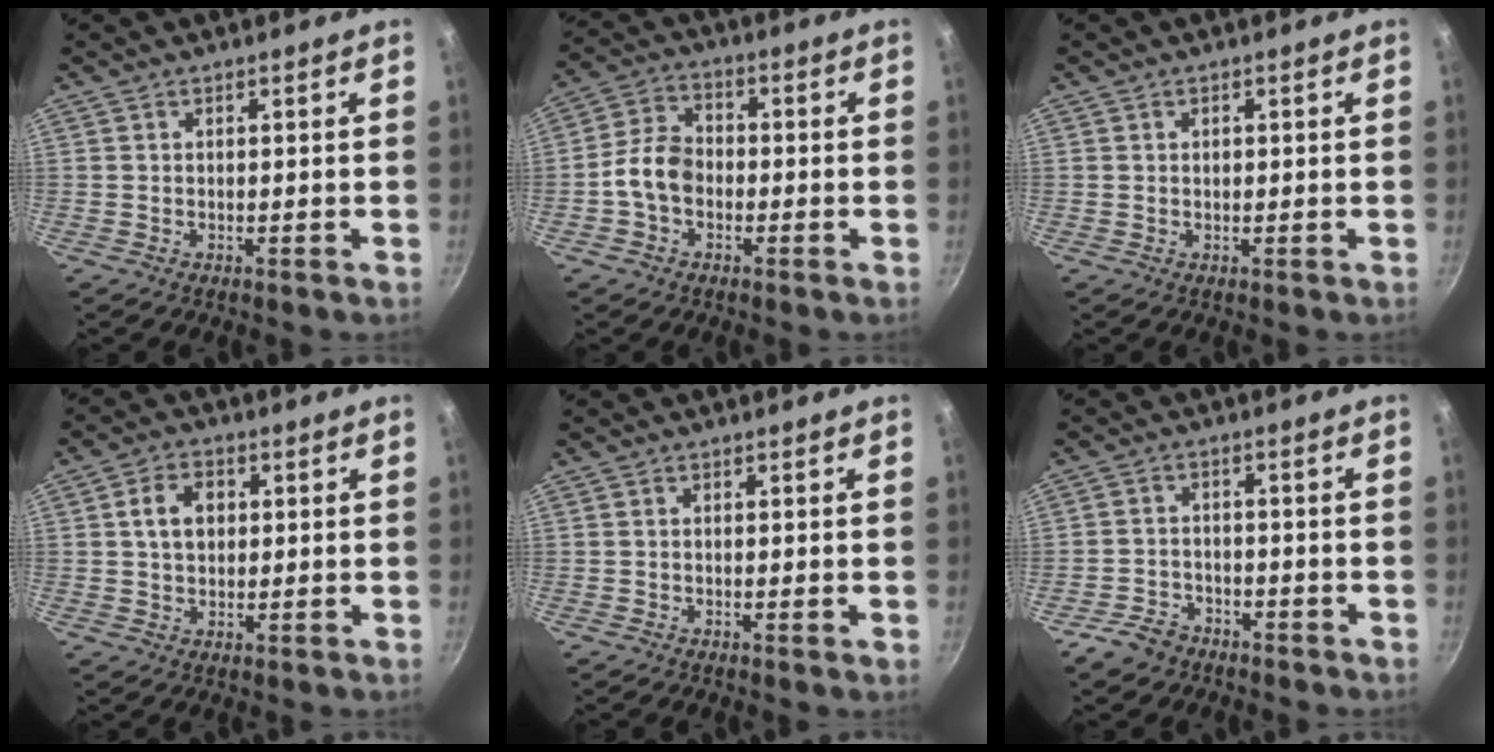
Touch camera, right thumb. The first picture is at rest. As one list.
[{"total": 7.3, "force": [-1.8, 5.4, 4.6], "torque": [-0.068, 0.028, -0.048]}, {"total": 0.8, "force": [0.2, 0.6, 0.4], "torque": [-0.001, 0.004, 0.004]}, {"total": 6.3, "force": [1.1, 4.7, 4.0], "torque": [-0.047, 0.009, 0.016]}, {"total": 0.8, "force": [-0.2, 0.0, 0.8], "torque": [-0.012, -0.002, -0.006]}, {"total": 5.1, "force": [-3.7, 3.2, 1.4], "torque": [-0.021, 0.039, -0.064]}]